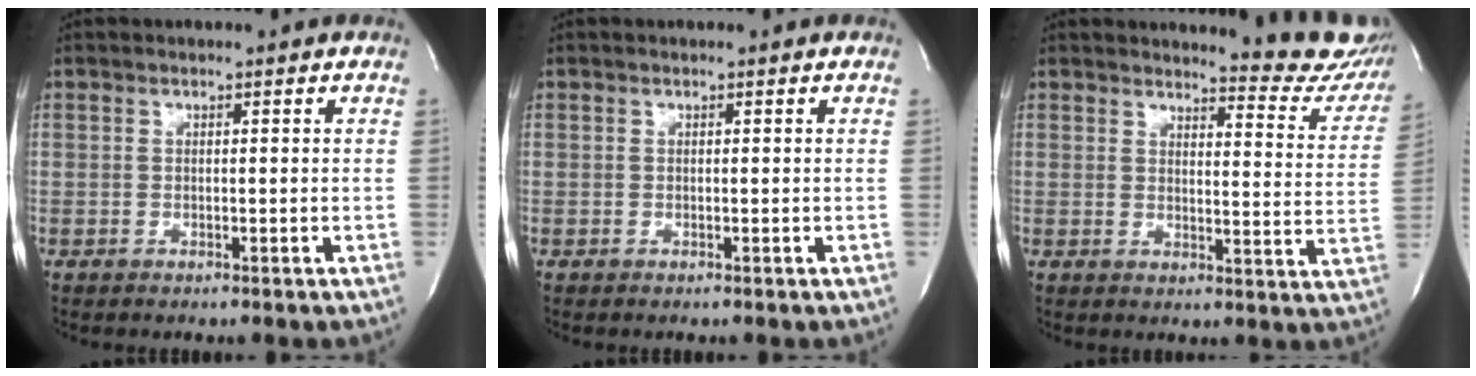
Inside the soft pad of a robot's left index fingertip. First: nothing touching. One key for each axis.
{"total": 0.0}
{"total": 12.9, "fx": 12.5, "fy": 2.2, "fz": 2.6, "tx": -0.007, "ty": -0.074, "tz": 0.117}